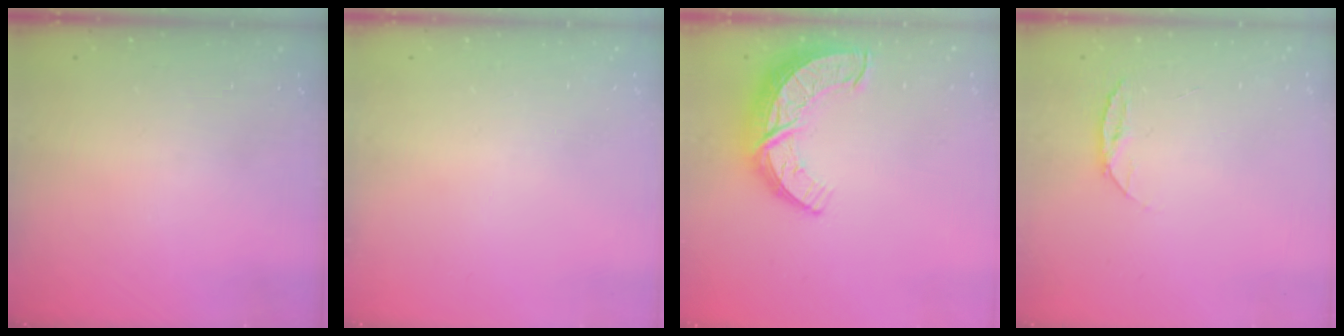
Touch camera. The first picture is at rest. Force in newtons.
{"total": 0.0}
{"total": 11.9, "press": 11.9, "slide": 0.8}
{"total": 6.6, "press": 6.5, "slide": 0.7}